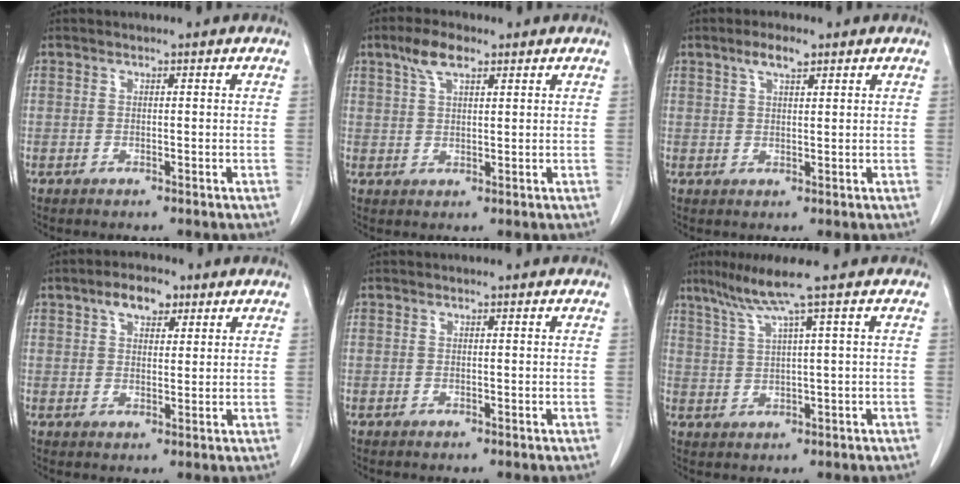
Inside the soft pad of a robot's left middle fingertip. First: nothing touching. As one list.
[{"total": 4.6, "force": [2.9, 1.6, 3.2], "torque": [-0.071, 0.011, 0.058]}, {"total": 3.2, "force": [2.1, 0.8, 2.3], "torque": [-0.049, 0.006, 0.039]}, {"total": 5.0, "force": [2.9, 2.5, 3.2], "torque": [-0.058, 0.013, 0.049]}, {"total": 0.0}, {"total": 5.4, "force": [3.4, -1.7, 3.8], "torque": [-0.079, 0.006, 0.070]}]